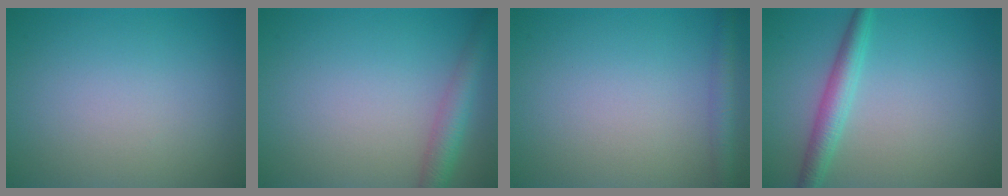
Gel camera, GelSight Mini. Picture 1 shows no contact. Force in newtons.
{"total": 3.0, "press": 3.0, "slide": 0.1}
{"total": 2.1, "press": 2.1, "slide": 0.1}
{"total": 2.8, "press": 2.8, "slide": 0.0}